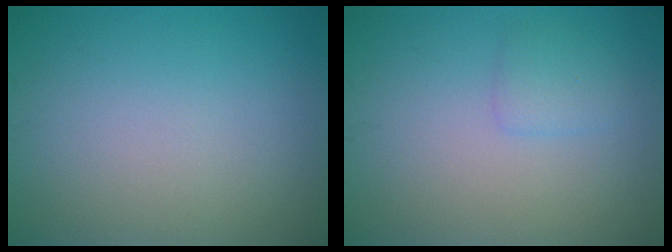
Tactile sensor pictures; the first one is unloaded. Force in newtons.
{"total": 1.4, "press": 1.4, "slide": 0.1}